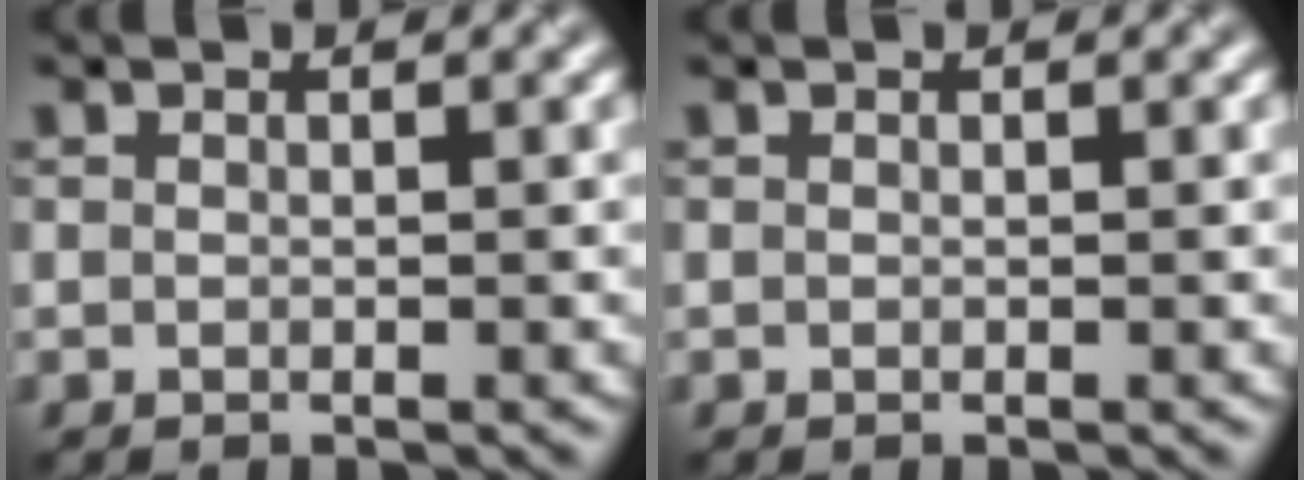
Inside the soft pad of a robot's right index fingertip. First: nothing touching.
{"total": 0.0}